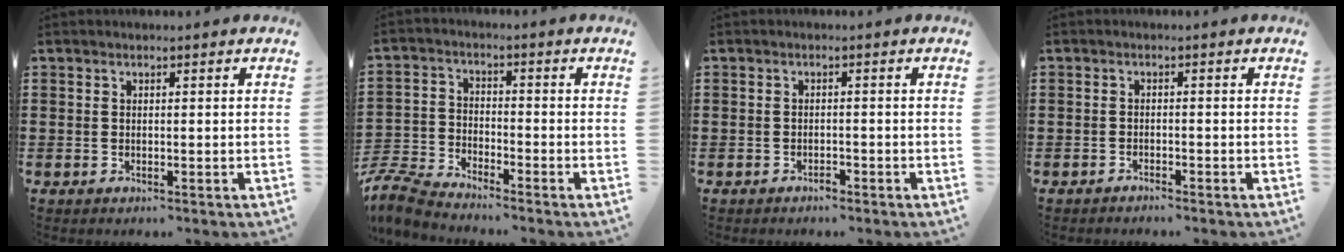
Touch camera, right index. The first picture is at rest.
{"total": 5.6, "force": [-5.5, 0.4, 1.1], "torque": [-0.051, -0.006, -0.116]}
{"total": 1.1, "force": [-1.0, 0.4, 0.3], "torque": [-0.011, -0.002, -0.021]}
{"total": 1.1, "force": [-1.1, 0.0, 0.1], "torque": [-0.005, 0.002, -0.023]}